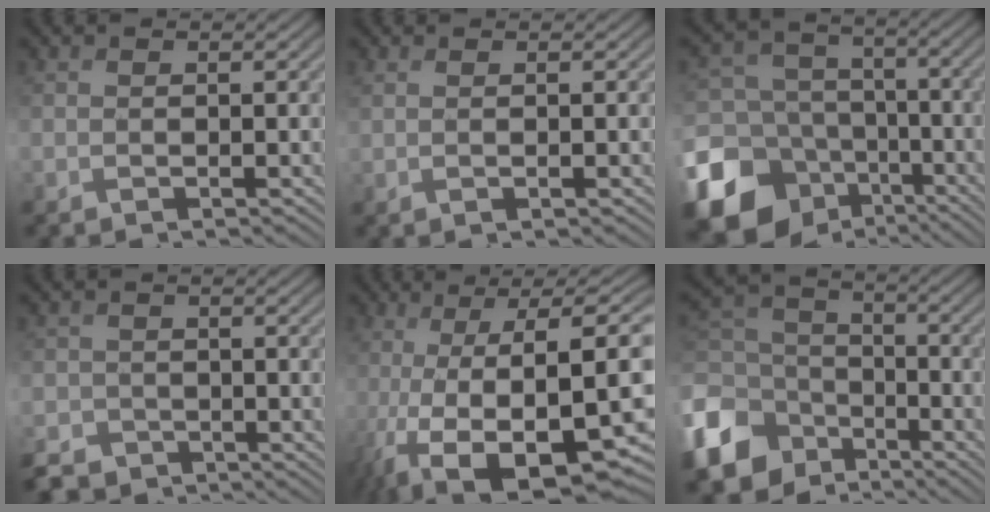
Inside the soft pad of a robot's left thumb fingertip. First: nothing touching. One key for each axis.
{"total": 1.6, "fx": 0.4, "fy": 0.3, "fz": 1.5, "tx": -0.024, "ty": 0.002, "tz": 0.003}
{"total": 18.2, "fx": -8.0, "fy": 15.0, "fz": 6.5, "tx": -0.229, "ty": -0.052, "tz": -0.127}
{"total": 3.9, "fx": -3.3, "fy": 2.2, "fz": 0.3, "tx": -0.008, "ty": -0.006, "tz": -0.065}
{"total": 16.7, "fx": -5.7, "fy": 5.1, "fz": 14.9, "tx": -0.233, "ty": -0.012, "tz": -0.081}
{"total": 13.5, "fx": -7.0, "fy": 10.0, "fz": 5.7, "tx": -0.195, "ty": -0.028, "tz": -0.137}